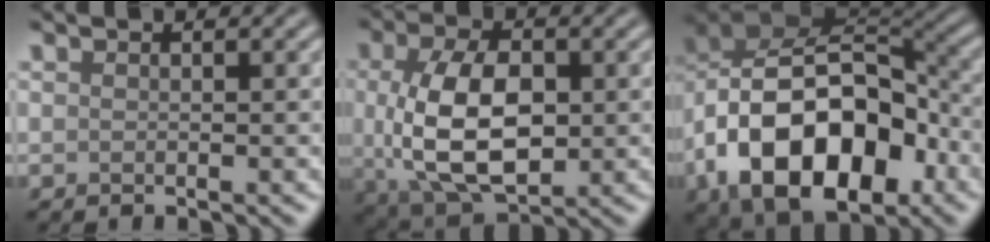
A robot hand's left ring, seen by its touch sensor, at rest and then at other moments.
{"total": 9.5, "force": [-0.1, 5.4, 7.8], "torque": [-0.162, -0.009, 0.003]}
{"total": 16.2, "force": [-4.6, 10.4, 11.5], "torque": [-0.191, 0.003, -0.078]}